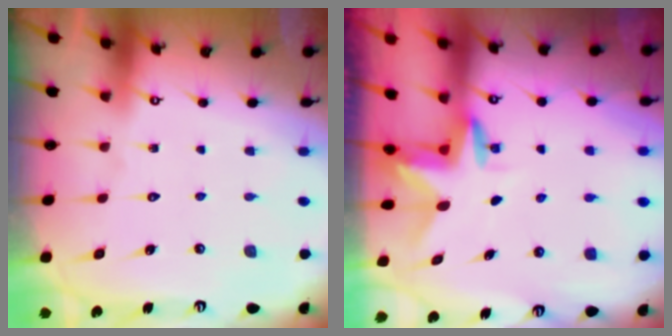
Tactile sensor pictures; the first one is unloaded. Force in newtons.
{"total": 3.0, "press": 3.0, "slide": 0.2}